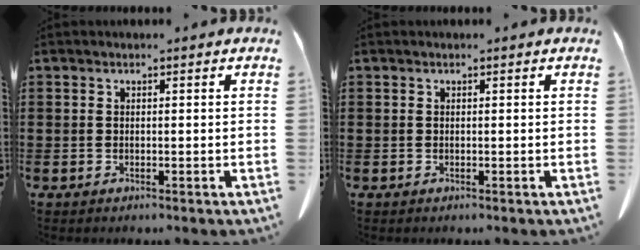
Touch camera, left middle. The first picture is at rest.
{"total": 0.0}